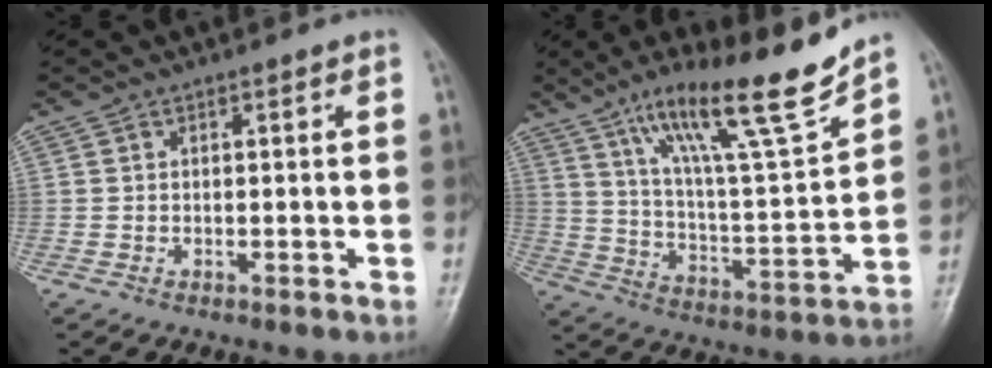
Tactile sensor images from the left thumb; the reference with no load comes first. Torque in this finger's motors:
{"motor_torque": [0.45, 0.28, 1.45, -1.32, 0.28]}